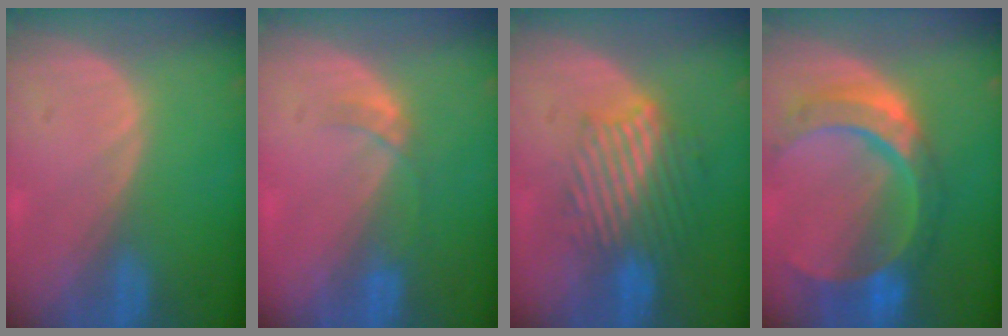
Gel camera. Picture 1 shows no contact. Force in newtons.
{"total": 2.7, "press": 2.4, "slide": 1.3}
{"total": 9.3, "press": 8.4, "slide": 3.9}
{"total": 10.9, "press": 9.2, "slide": 6.0}